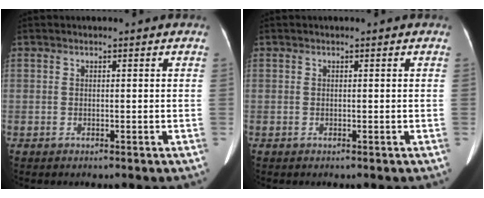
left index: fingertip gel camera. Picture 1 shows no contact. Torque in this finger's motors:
{"motor_torque": [0.00, 0.00, 0.00, 0.00]}